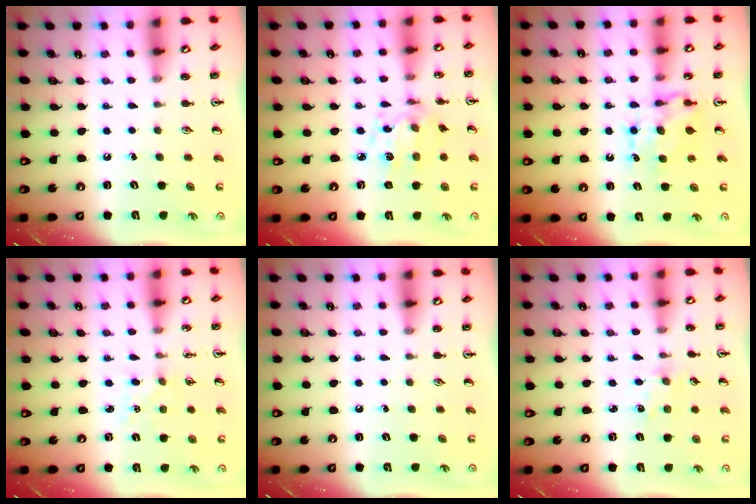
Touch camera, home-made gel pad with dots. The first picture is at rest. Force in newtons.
{"total": 8.8, "press": 8.6, "slide": 1.8}
{"total": 7.2, "press": 7.2, "slide": 0.4}
{"total": 2.1, "press": 2.1, "slide": 0.3}
{"total": 0.0}
{"total": 1.5, "press": 1.5, "slide": 0.3}